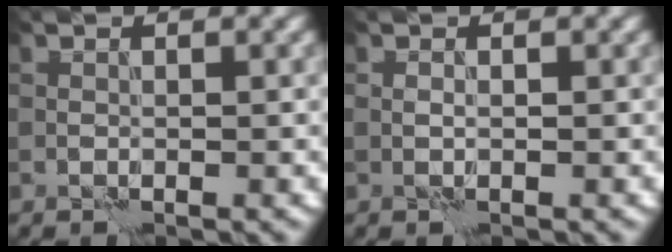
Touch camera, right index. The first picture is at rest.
{"total": 0.0}